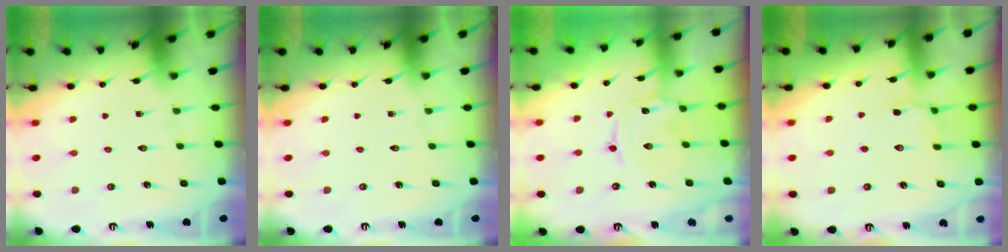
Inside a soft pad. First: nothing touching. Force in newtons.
{"total": 0.0}
{"total": 1.2, "press": 1.1, "slide": 0.4}
{"total": 4.9, "press": 4.8, "slide": 1.2}